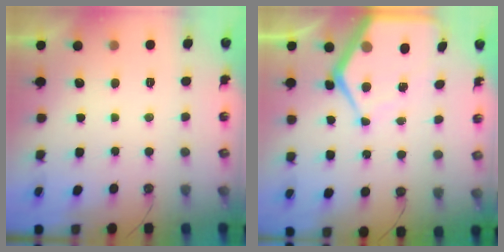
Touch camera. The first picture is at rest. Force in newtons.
{"total": 10.8, "press": 10.8, "slide": 0.9}